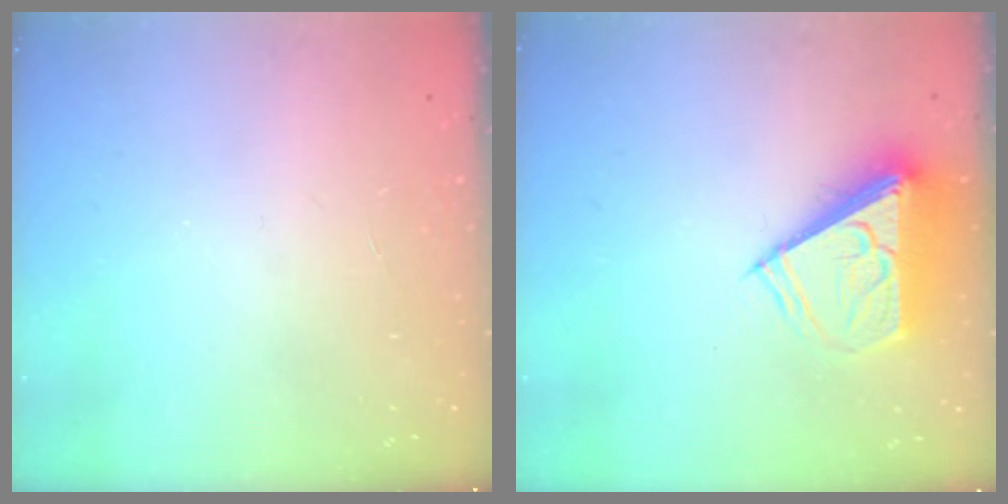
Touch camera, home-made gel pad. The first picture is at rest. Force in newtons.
{"total": 9.0, "press": 9.0, "slide": 0.6}